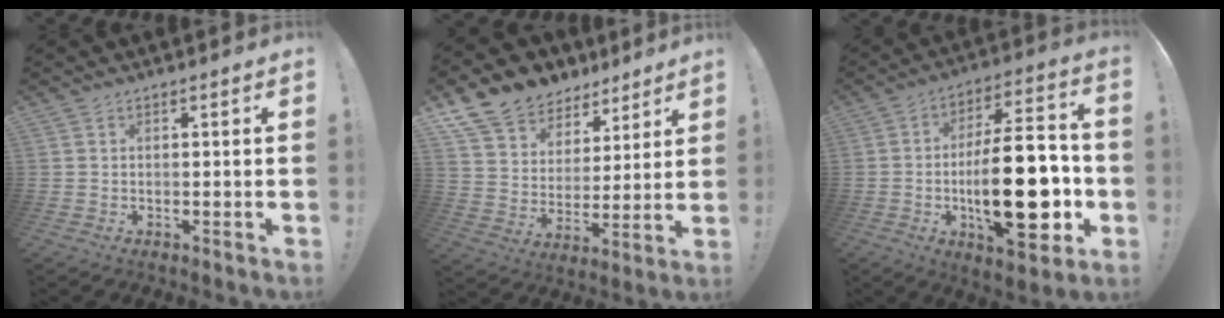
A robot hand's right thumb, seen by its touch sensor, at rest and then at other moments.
{"total": 12.2, "force": [9.0, 7.7, 2.8], "torque": [-0.056, -0.068, 0.174]}
{"total": 26.4, "force": [-4.1, 10.4, 23.9], "torque": [-0.408, 0.012, -0.062]}